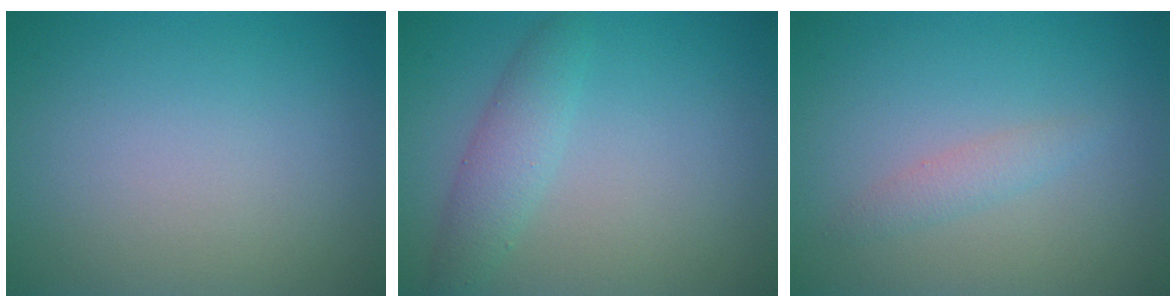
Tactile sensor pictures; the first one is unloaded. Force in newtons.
{"total": 2.6, "press": 2.6, "slide": 0.1}
{"total": 1.3, "press": 1.3, "slide": 0.0}